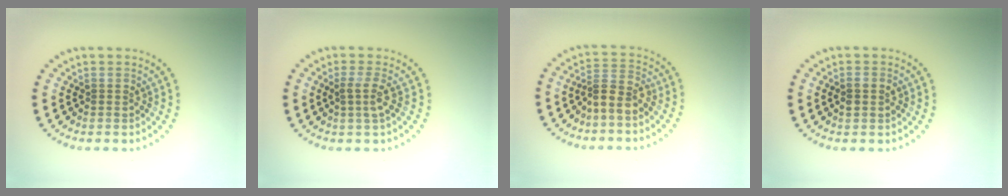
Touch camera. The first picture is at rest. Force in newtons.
{"total": 1.8, "press": 1.4, "slide": 1.2}
{"total": 2.4, "press": 1.9, "slide": 1.4}
{"total": 1.4, "press": 1.4, "slide": 0.3}